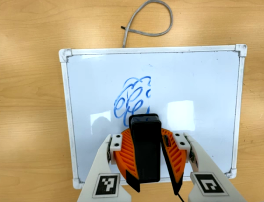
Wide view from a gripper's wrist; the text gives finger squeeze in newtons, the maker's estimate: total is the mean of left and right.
{"total": 10.8, "left": 10.2, "right": 11.4}